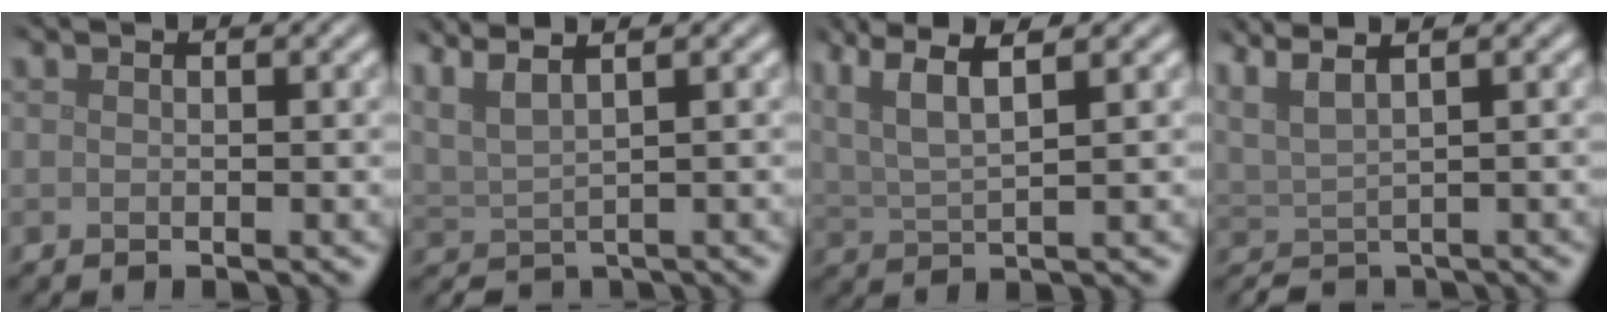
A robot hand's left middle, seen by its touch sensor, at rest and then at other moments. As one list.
[{"total": 3.9, "force": [3.1, 0.9, 2.3], "torque": [-0.049, 0.013, 0.056]}, {"total": 5.7, "force": [3.4, 1.4, 4.3], "torque": [-0.085, 0.013, 0.066]}, {"total": 3.8, "force": [2.7, 0.9, 2.5], "torque": [-0.048, 0.012, 0.048]}]